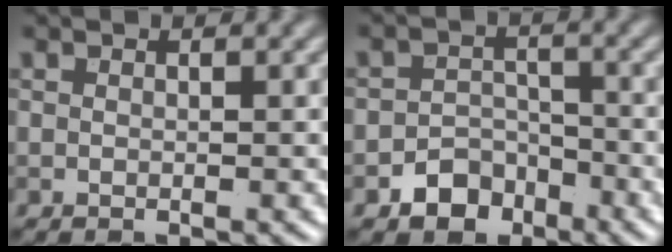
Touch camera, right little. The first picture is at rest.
{"total": 3.3, "force": [-2.1, 2.4, 1.0], "torque": [-0.002, 0.001, -0.037]}